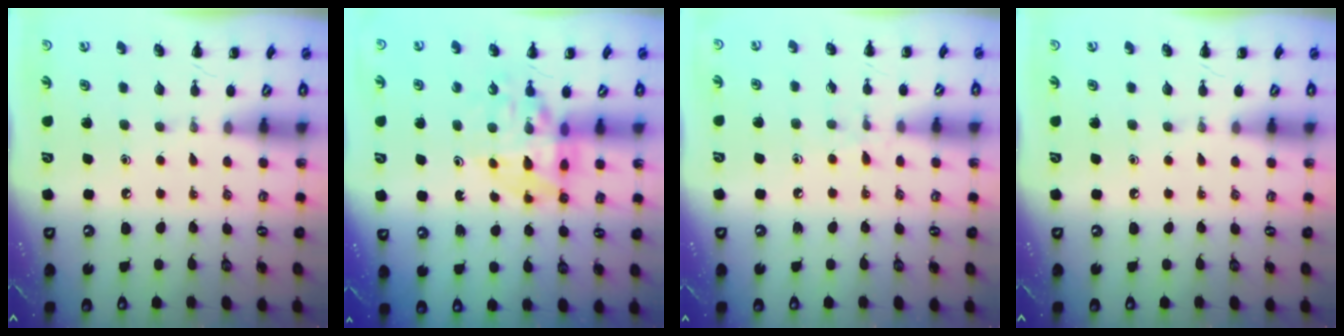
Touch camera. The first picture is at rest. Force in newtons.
{"total": 11.7, "press": 11.3, "slide": 3.1}
{"total": 6.6, "press": 6.3, "slide": 1.9}
{"total": 0.0}